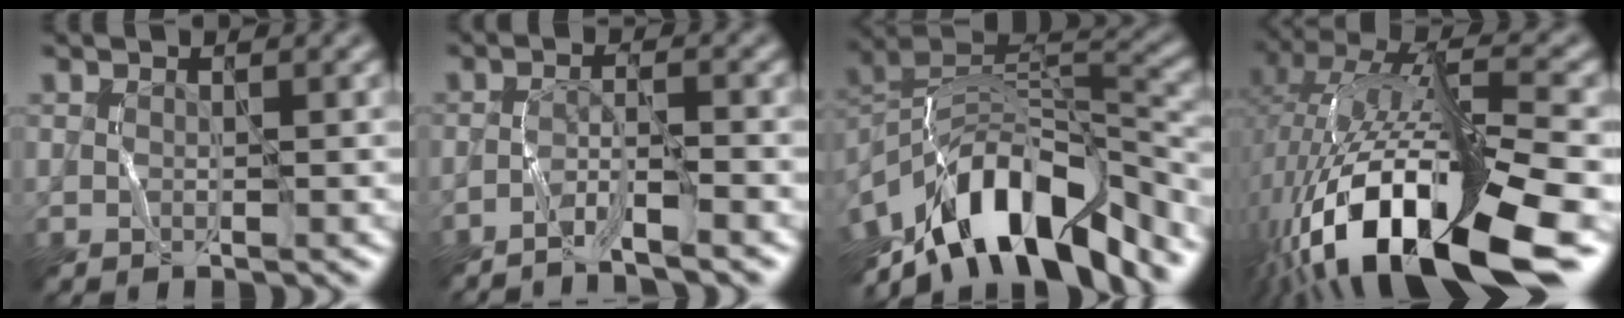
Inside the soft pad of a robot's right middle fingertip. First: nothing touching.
{"total": 2.9, "force": [-2.4, -0.1, 1.5], "torque": [-0.031, 0.011, -0.052]}
{"total": 12.0, "force": [-8.5, 4.6, 7.2], "torque": [-0.114, 0.017, -0.161]}
{"total": 17.0, "force": [-7.2, 5.3, 14.4], "torque": [-0.252, 0.023, -0.128]}